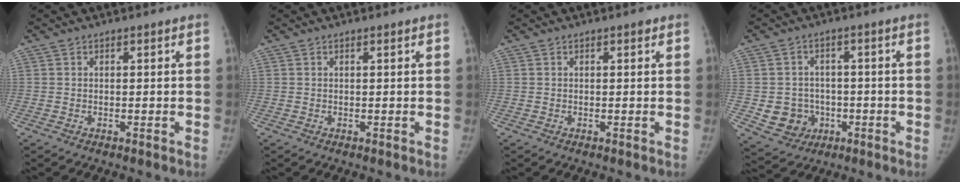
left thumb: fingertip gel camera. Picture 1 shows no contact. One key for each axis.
{"total": 0.0}
{"total": 0.6, "fx": 0.3, "fy": 0.2, "fz": 0.4, "tx": -0.006, "ty": -0.001, "tz": 0.003}
{"total": 7.8, "fx": -1.7, "fy": 7.2, "fz": 2.4, "tx": -0.013, "ty": 0.013, "tz": -0.016}